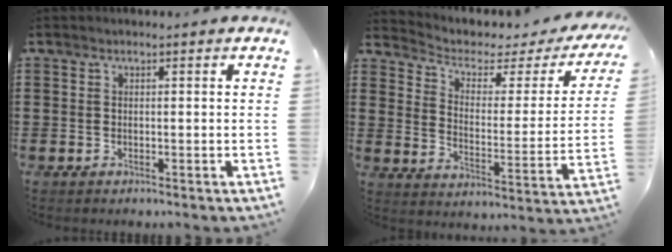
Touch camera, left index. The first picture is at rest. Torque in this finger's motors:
{"motor_torque": [2.14, 0.00, 0.17, 0.03]}